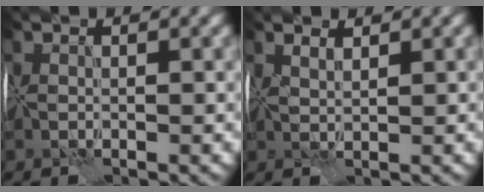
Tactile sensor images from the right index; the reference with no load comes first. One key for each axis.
{"total": 1.3, "fx": 1.0, "fy": 0.0, "fz": 0.8, "tx": -0.012, "ty": -0.002, "tz": 0.015}